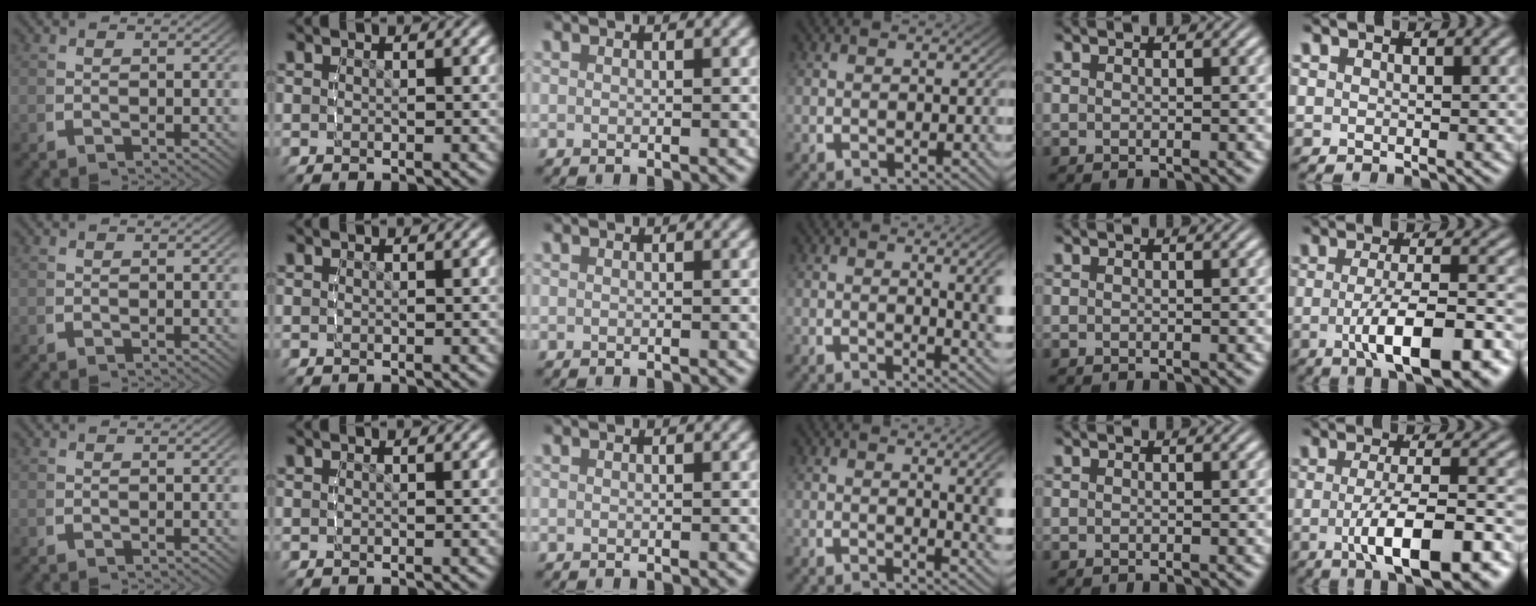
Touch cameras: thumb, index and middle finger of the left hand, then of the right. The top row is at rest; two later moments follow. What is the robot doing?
{"motion": "lift_and_place", "object": "bottle"}